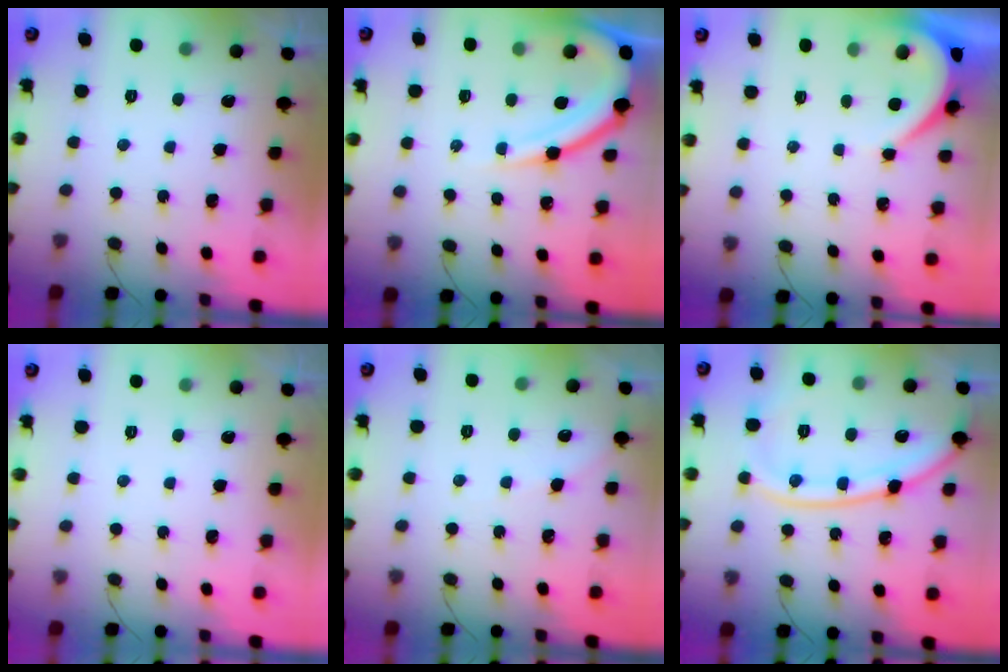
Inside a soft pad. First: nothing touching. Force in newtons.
{"total": 10.5, "press": 10.4, "slide": 1.1}
{"total": 3.9, "press": 3.9, "slide": 0.5}
{"total": 0.0}
{"total": 2.4, "press": 2.4, "slide": 0.5}
{"total": 14.7, "press": 14.6, "slide": 1.7}